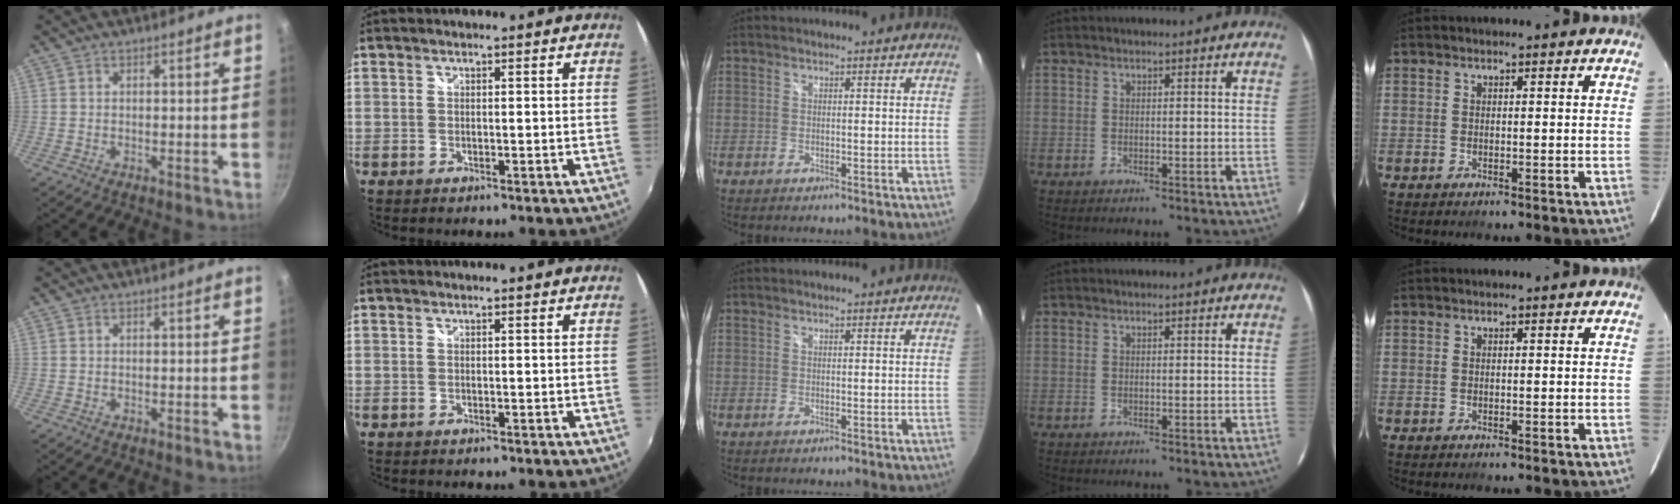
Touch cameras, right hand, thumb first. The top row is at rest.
{}